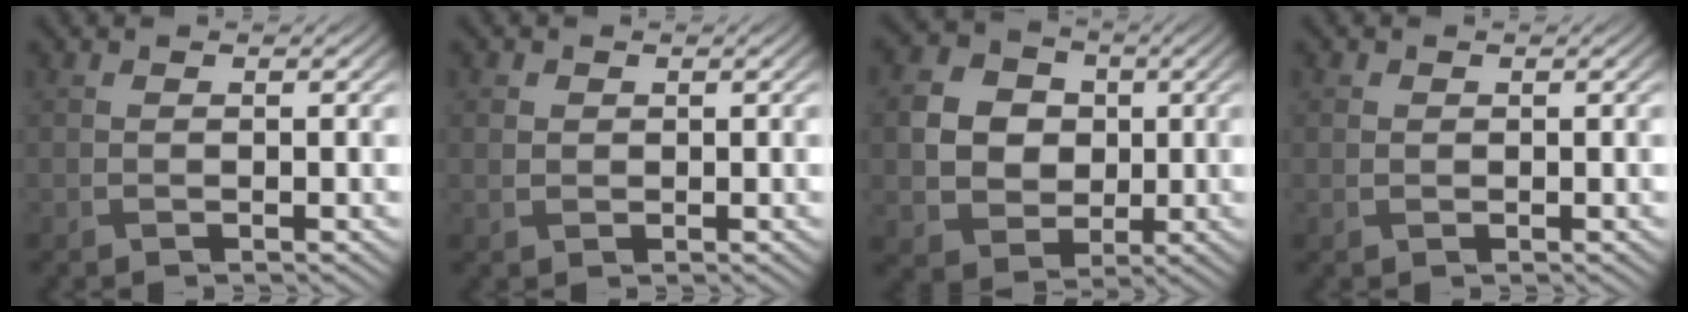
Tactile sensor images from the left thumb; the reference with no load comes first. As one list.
[{"total": 1.2, "force": [0.3, 1.1, 0.3], "torque": [-0.011, -0.005, 0.007]}, {"total": 7.7, "force": [0.1, 6.7, 3.8], "torque": [-0.105, -0.004, -0.004]}, {"total": 0.7, "force": [0.2, 0.7, 0.2], "torque": [-0.006, -0.005, 0.004]}]